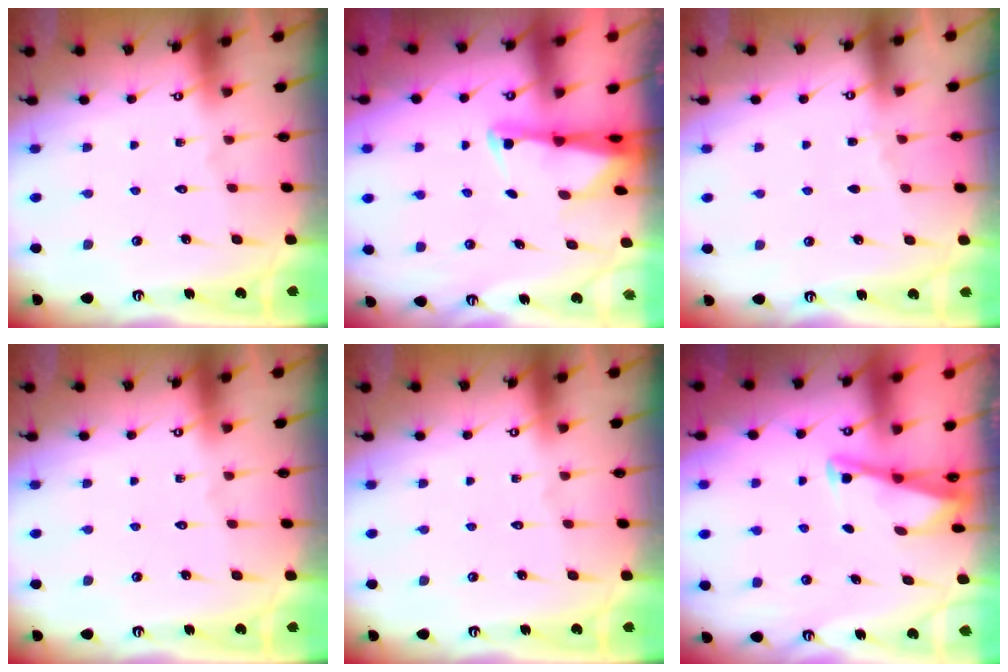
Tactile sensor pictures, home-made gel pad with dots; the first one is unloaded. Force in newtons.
{"total": 2.6, "press": 2.6, "slide": 0.5}
{"total": 2.3, "press": 2.2, "slide": 0.4}
{"total": 0.0}
{"total": 0.0}
{"total": 2.9, "press": 2.9, "slide": 0.3}